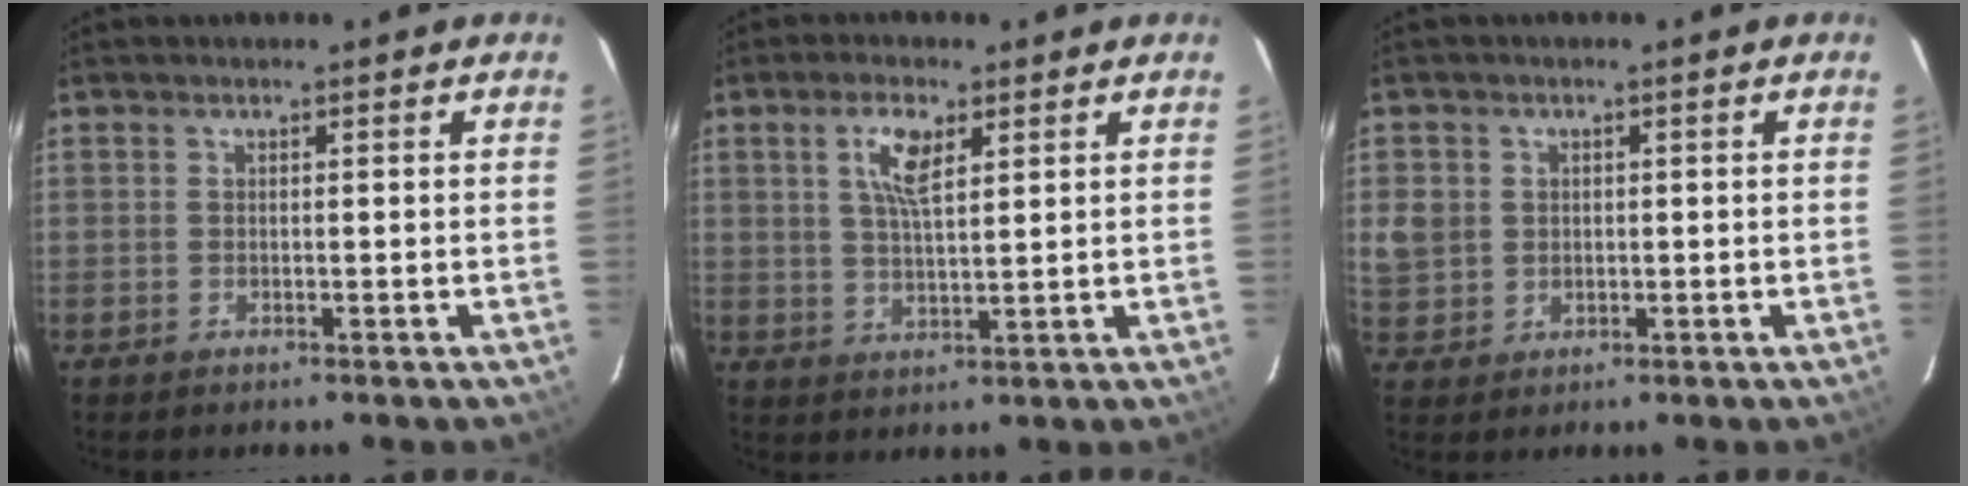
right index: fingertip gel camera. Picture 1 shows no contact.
{"total": 5.8, "force": [2.6, 2.0, 4.8], "torque": [-0.091, 0.006, 0.051]}
{"total": 6.3, "force": [0.6, 5.9, 2.2], "torque": [-0.058, 0.008, 0.019]}